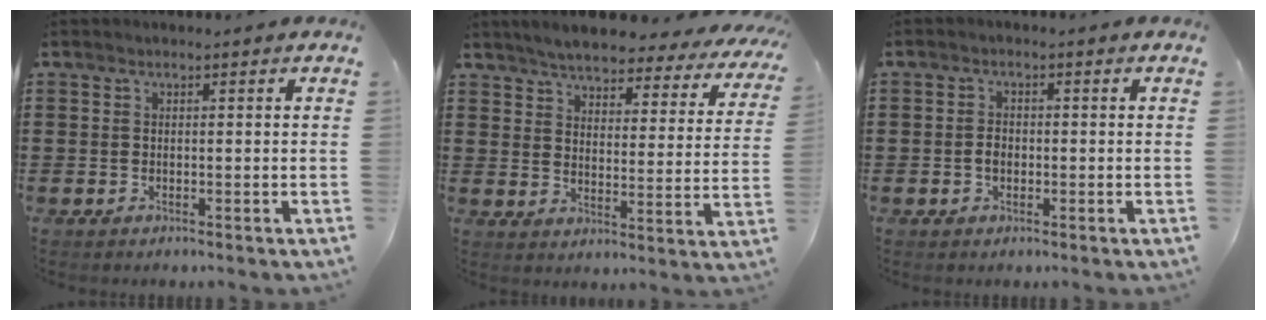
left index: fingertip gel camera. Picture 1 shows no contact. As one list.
[{"total": 4.7, "force": [4.6, 0.2, 1.0], "torque": [-0.047, -0.033, 0.075]}, {"total": 2.0, "force": [-0.4, 1.3, 1.5], "torque": [-0.038, 0.003, -0.011]}]